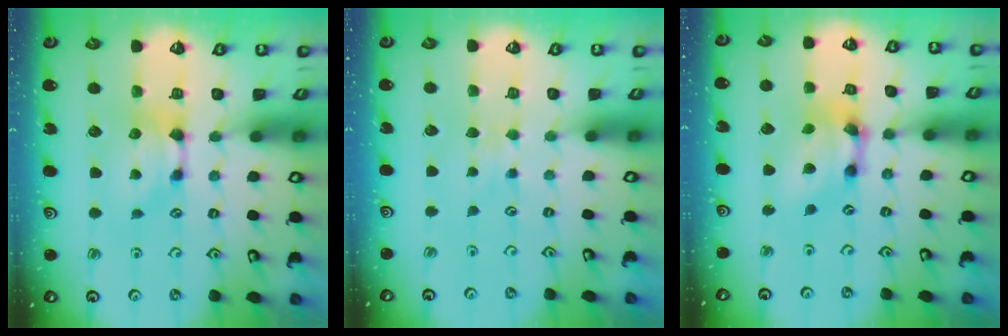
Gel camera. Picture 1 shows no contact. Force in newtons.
{"total": 3.1, "press": 3.1, "slide": 0.3}
{"total": 6.0, "press": 5.5, "slide": 2.4}